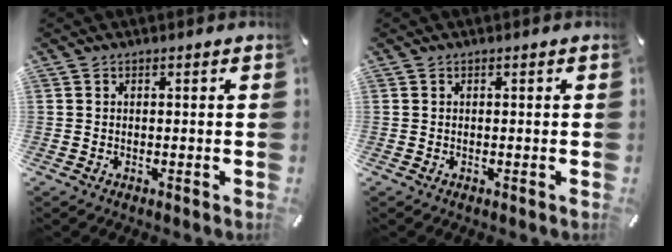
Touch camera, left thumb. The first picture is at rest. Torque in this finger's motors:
{"motor_torque": [0.00, 0.00, -0.01, 0.01, 0.00]}